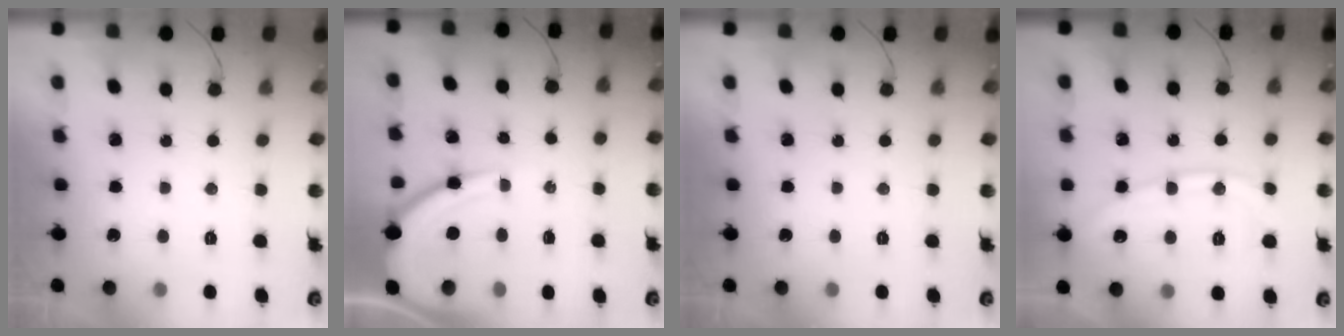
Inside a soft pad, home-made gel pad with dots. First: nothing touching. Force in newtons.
{"total": 13.1, "press": 13.1, "slide": 1.2}
{"total": 0.0}
{"total": 10.2, "press": 10.1, "slide": 1.5}